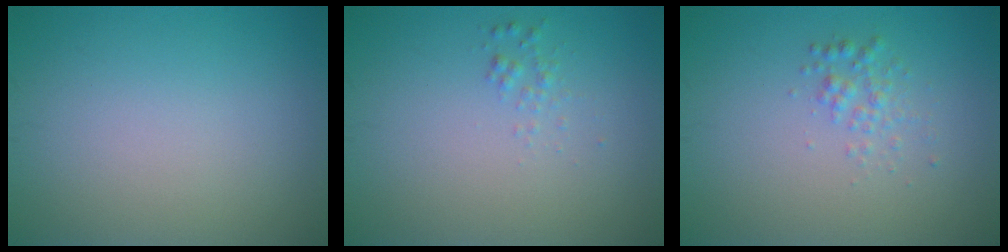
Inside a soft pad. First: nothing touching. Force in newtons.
{"total": 0.8, "press": 0.8, "slide": 0.0}
{"total": 1.5, "press": 1.5, "slide": 0.1}